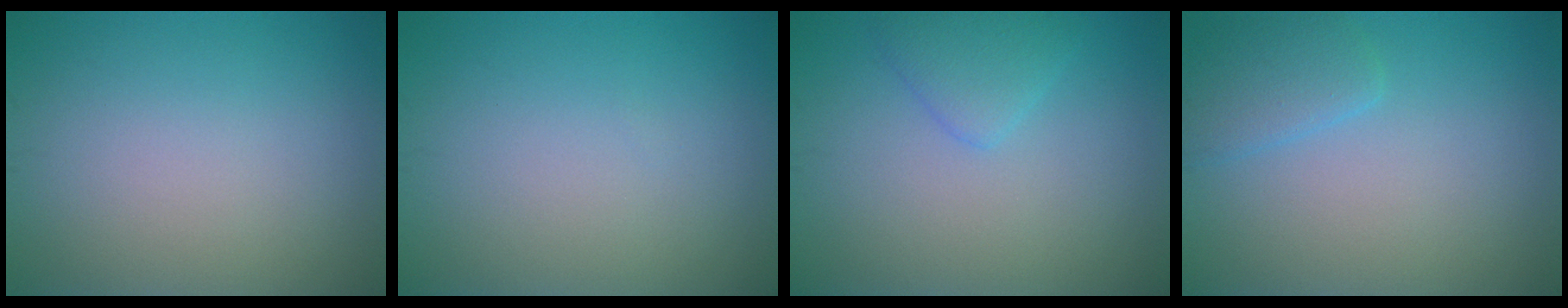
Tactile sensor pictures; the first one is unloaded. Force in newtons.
{"total": 0.0}
{"total": 2.1, "press": 2.1, "slide": 0.2}
{"total": 2.3, "press": 2.3, "slide": 0.2}